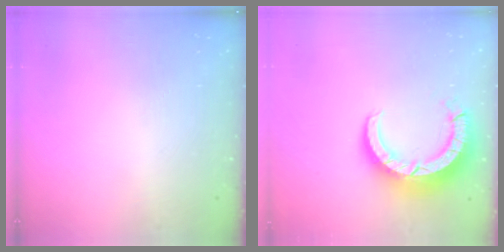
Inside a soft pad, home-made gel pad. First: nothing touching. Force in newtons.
{"total": 10.6, "press": 10.5, "slide": 1.0}